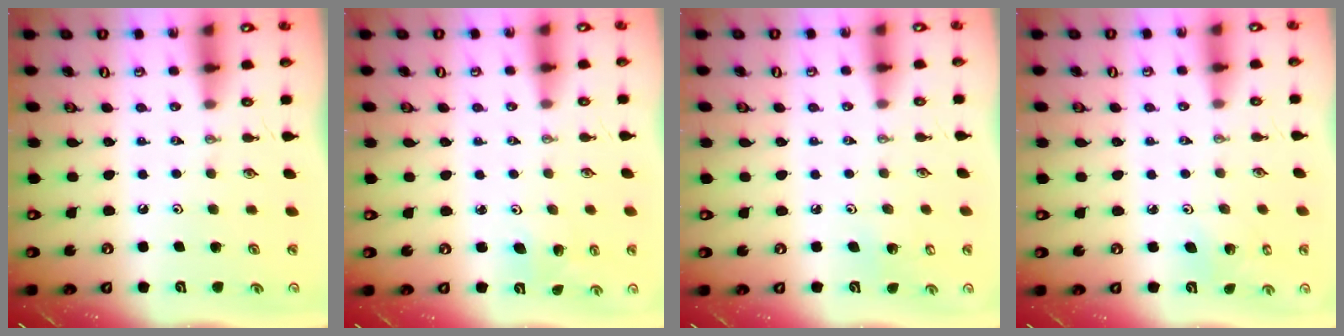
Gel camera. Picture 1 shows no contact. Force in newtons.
{"total": 2.8, "press": 2.5, "slide": 1.3}
{"total": 3.5, "press": 3.5, "slide": 0.2}
{"total": 3.2, "press": 3.2, "slide": 0.2}